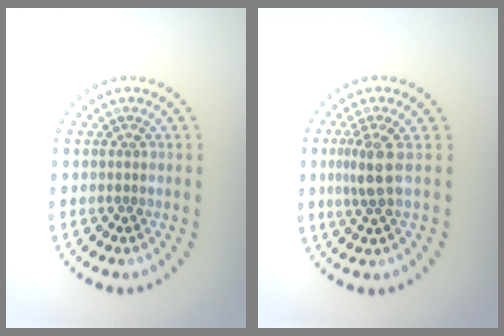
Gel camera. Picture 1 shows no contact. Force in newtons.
{"total": 2.7, "press": 2.2, "slide": 1.6}